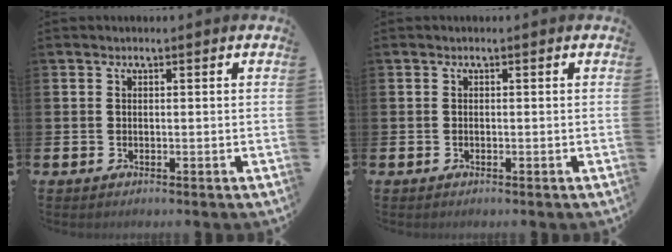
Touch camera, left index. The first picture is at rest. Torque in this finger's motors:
{"motor_torque": [-0.15, 0.05, -0.06, -0.01]}